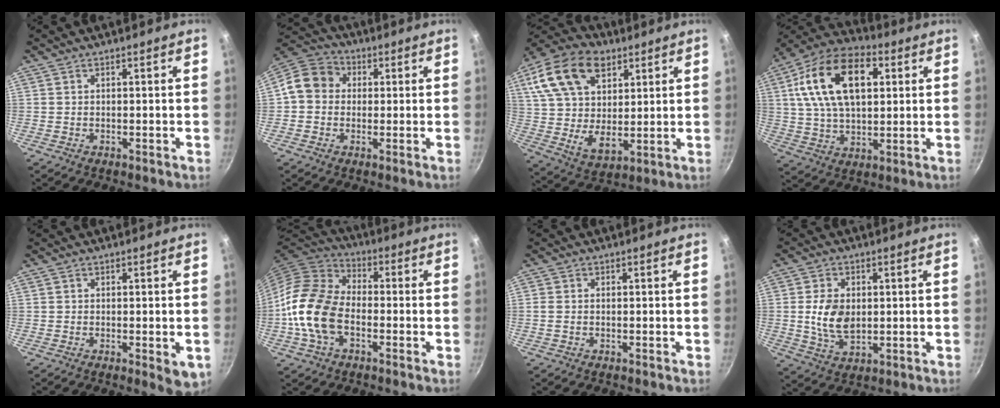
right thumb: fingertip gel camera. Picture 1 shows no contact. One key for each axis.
{"total": 9.5, "fx": 0.7, "fy": 8.2, "fz": 4.6, "tx": -0.057, "ty": 0.025, "tz": -0.011}
{"total": 21.0, "fx": 9.1, "fy": 13.6, "fz": 13.1, "tx": -0.216, "ty": -0.013, "tz": 0.161}
{"total": 20.3, "fx": 5.4, "fy": 12.0, "fz": 15.5, "tx": -0.259, "ty": 0.008, "tz": 0.082}
{"total": 3.9, "fx": -0.7, "fy": 1.7, "fz": 3.5, "tx": -0.040, "ty": -0.006, "tz": -0.009}
{"total": 15.3, "fx": -3.3, "fy": 10.0, "fz": 11.2, "tx": -0.193, "ty": 0.028, "tz": -0.083}
{"total": 1.3, "fx": 0.0, "fy": 0.9, "fz": 1.0, "tx": -0.021, "ty": 0.002, "tz": -0.004}
{"total": 8.3, "fx": 0.6, "fy": 5.4, "fz": 6.2, "tx": -0.110, "ty": -0.011, "tz": 0.014}